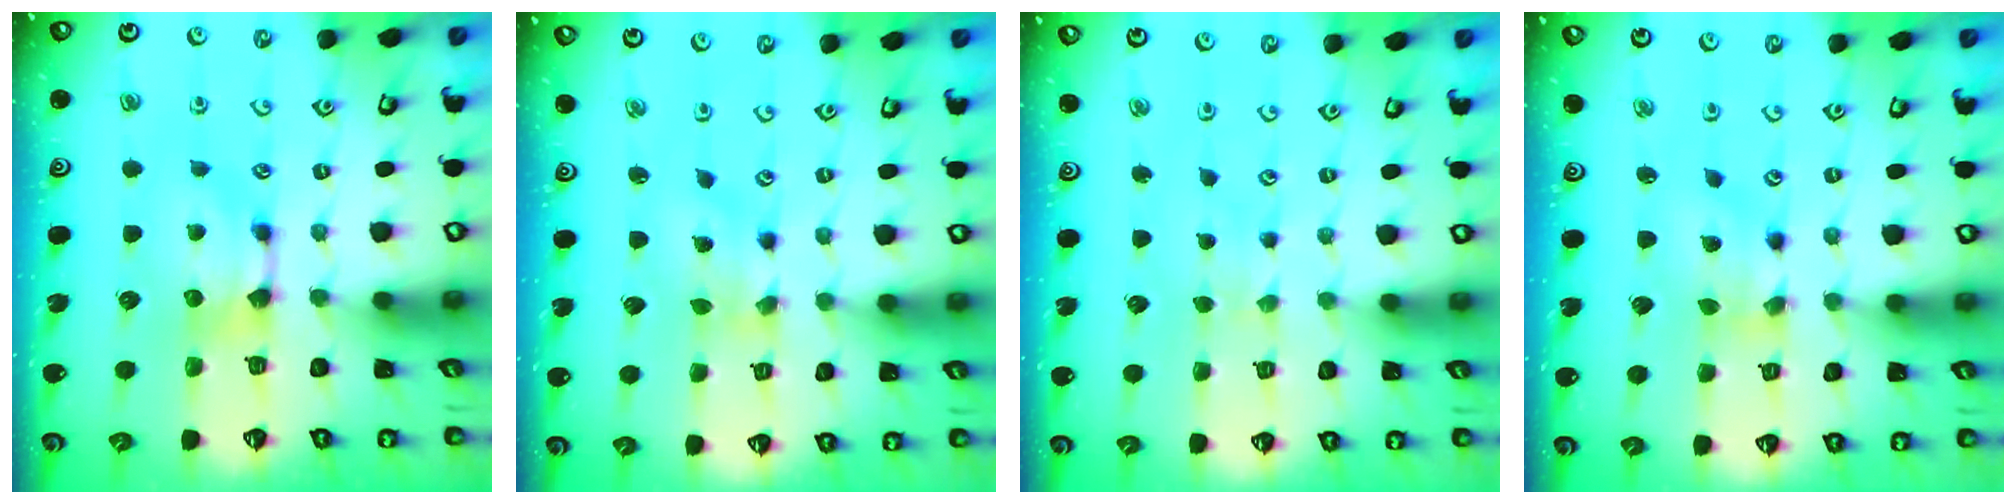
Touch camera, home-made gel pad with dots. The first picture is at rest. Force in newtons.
{"total": 1.2, "press": 0.3, "slide": 1.2}
{"total": 2.1, "press": 2.1, "slide": 0.1}
{"total": 2.1, "press": 1.6, "slide": 1.3}